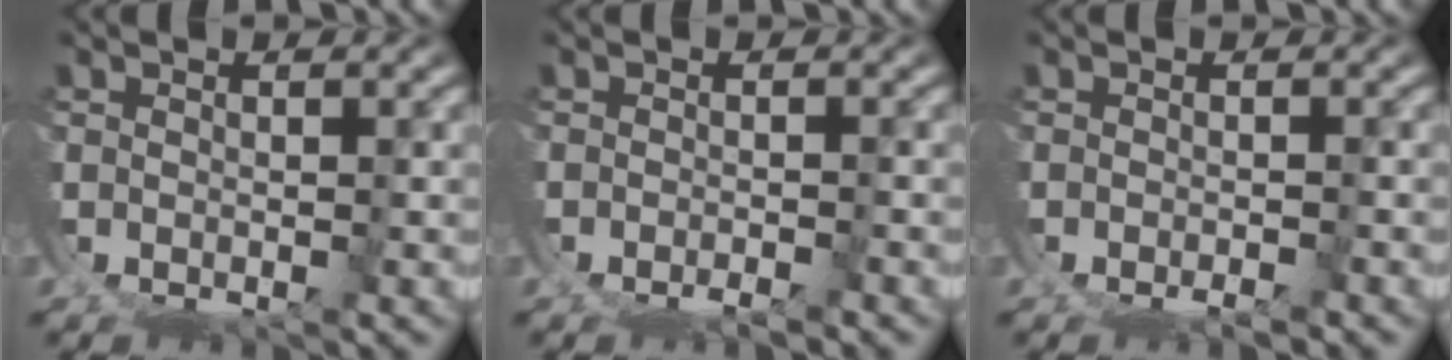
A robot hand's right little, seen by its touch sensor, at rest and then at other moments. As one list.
[{"total": 1.2, "force": [-0.7, -1.0, 0.1], "torque": [0.004, 0.003, -0.015]}, {"total": 0.9, "force": [-0.6, -0.7, 0.2], "torque": [0.001, 0.002, -0.012]}]